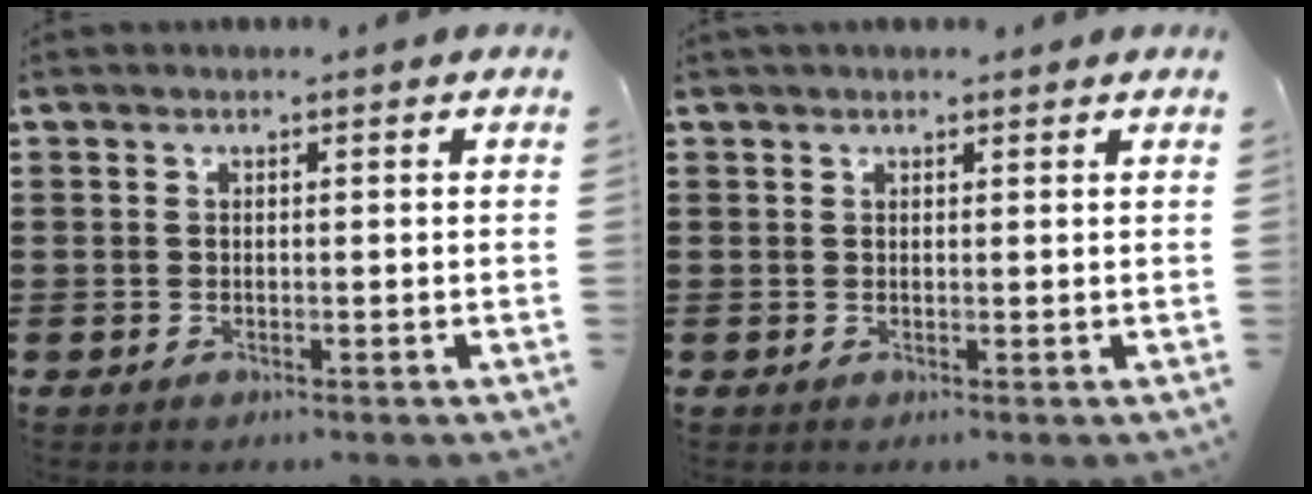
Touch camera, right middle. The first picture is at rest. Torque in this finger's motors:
{"motor_torque": [0.55, -0.44, 0.21, 0.06]}